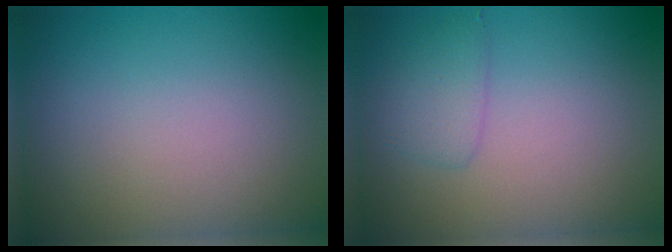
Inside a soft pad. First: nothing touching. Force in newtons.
{"total": 1.7, "press": 1.7, "slide": 0.1}